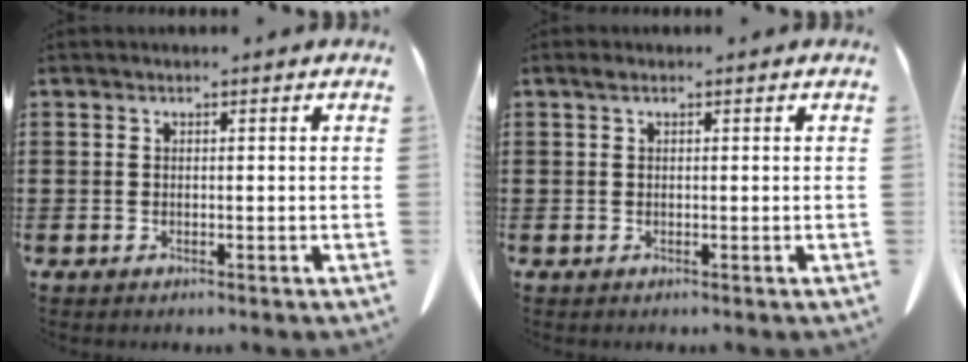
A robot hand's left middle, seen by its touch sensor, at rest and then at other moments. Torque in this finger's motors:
{"motor_torque": [0.93, 0.63, 0.15, 0.07]}